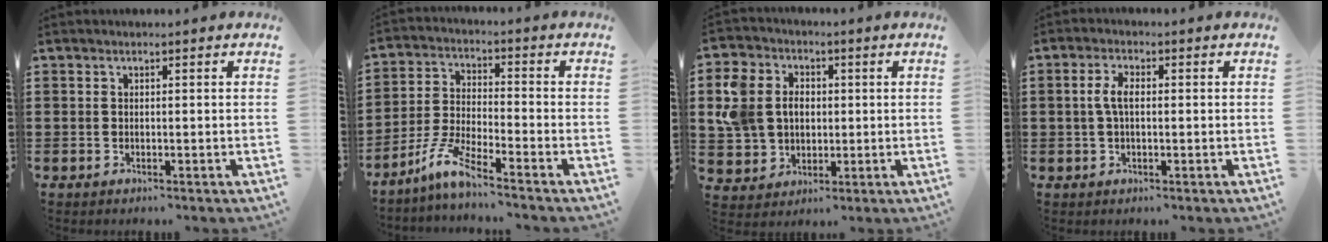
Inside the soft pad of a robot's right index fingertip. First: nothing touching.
{"total": 6.4, "force": [-5.2, 0.1, 3.7], "torque": [-0.103, -0.017, -0.109]}
{"total": 8.7, "force": [1.1, 7.6, 4.2], "torque": [-0.131, 0.020, 0.018]}
{"total": 3.7, "force": [0.1, 1.7, 3.3], "torque": [-0.080, 0.001, -0.005]}